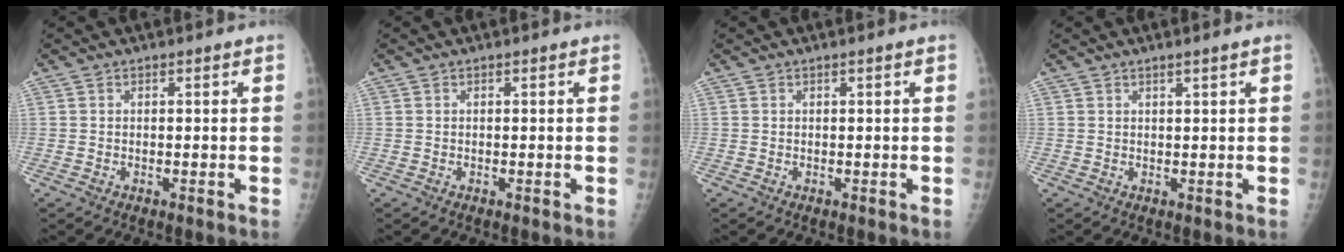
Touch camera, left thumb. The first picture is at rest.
{"total": 0.0}
{"total": 0.0}
{"total": 1.6, "force": [1.2, -0.3, 1.0], "torque": [-0.015, -0.010, 0.021]}